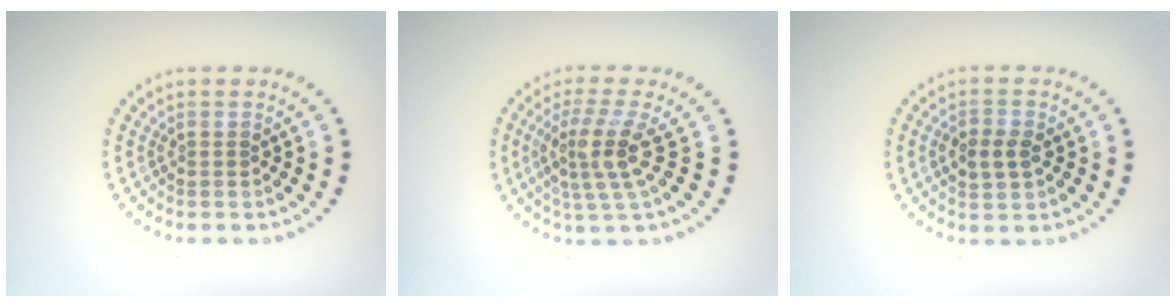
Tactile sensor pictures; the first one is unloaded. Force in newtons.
{"total": 4.0, "press": 2.9, "slide": 2.8}
{"total": 2.5, "press": 2.5, "slide": 0.1}